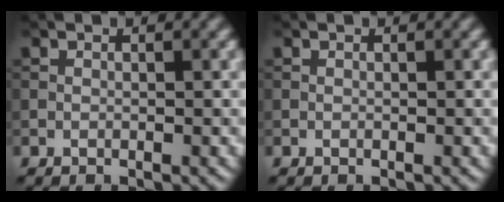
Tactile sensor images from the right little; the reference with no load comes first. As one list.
[{"total": 0.0}]